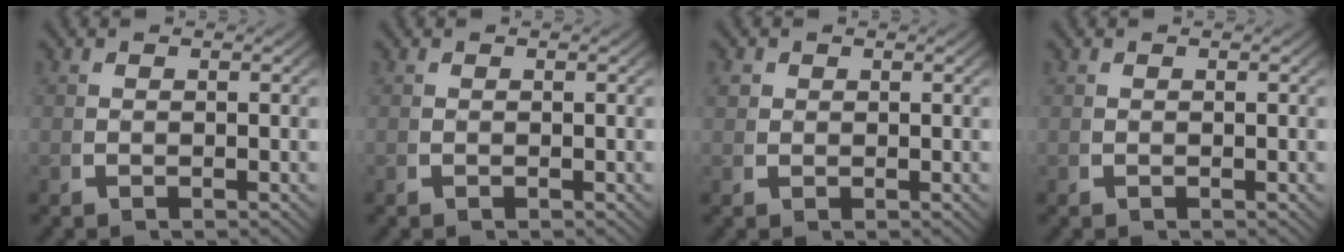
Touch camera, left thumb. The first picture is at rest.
{"total": 0.6, "force": [0.2, -0.5, -0.2], "torque": [0.008, -0.003, 0.006]}
{"total": 1.4, "force": [0.7, 1.1, 0.4], "torque": [-0.012, -0.007, 0.017]}
{"total": 0.0}